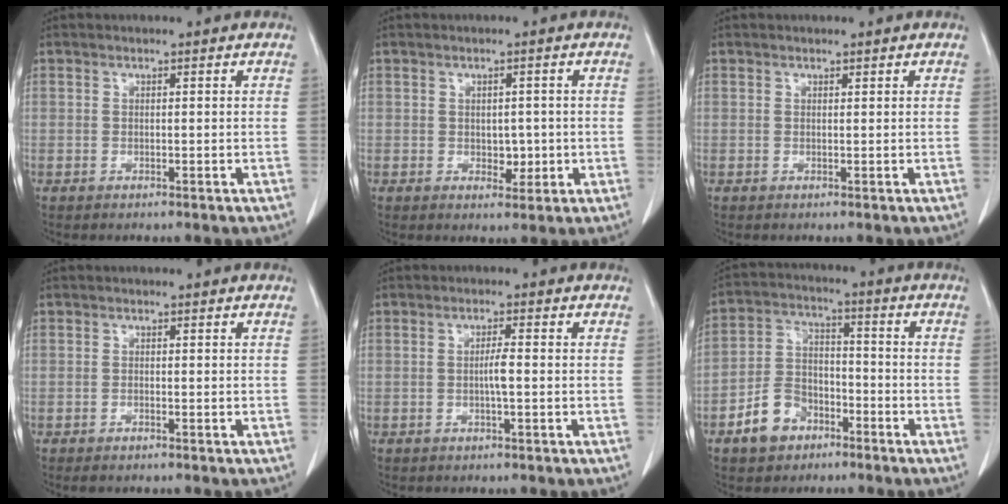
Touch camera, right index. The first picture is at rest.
{"total": 3.0, "force": [-0.3, 2.0, 2.1], "torque": [-0.025, 0.000, 0.002]}
{"total": 0.0}
{"total": 1.0, "force": [-0.8, 0.3, 0.5], "torque": [-0.011, -0.002, -0.009]}
{"total": 2.4, "force": [-0.3, 0.0, 2.4], "torque": [-0.045, 0.000, -0.007]}
{"total": 8.2, "force": [-4.7, 5.8, 3.5], "torque": [-0.083, 0.019, -0.079]}